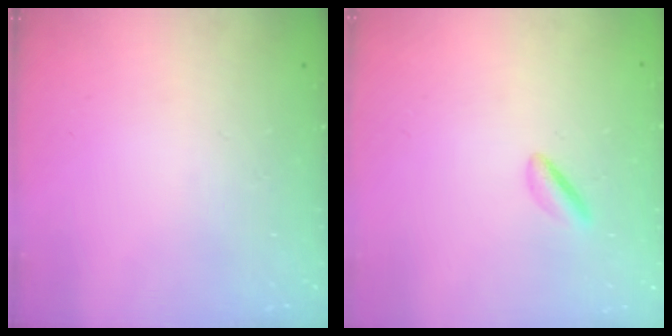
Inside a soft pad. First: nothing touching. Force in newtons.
{"total": 1.8, "press": 1.6, "slide": 0.9}